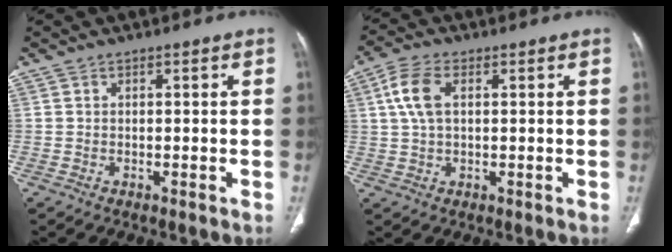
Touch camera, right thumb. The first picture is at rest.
{"total": 6.5, "force": [1.6, 3.5, 5.2], "torque": [-0.120, 0.013, 0.032]}